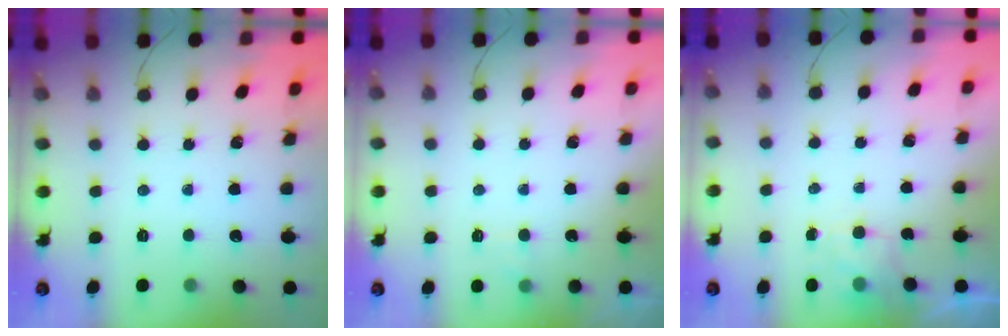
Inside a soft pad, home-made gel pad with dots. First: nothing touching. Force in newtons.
{"total": 1.4, "press": 1.0, "slide": 1.0}
{"total": 2.5, "press": 2.1, "slide": 1.4}